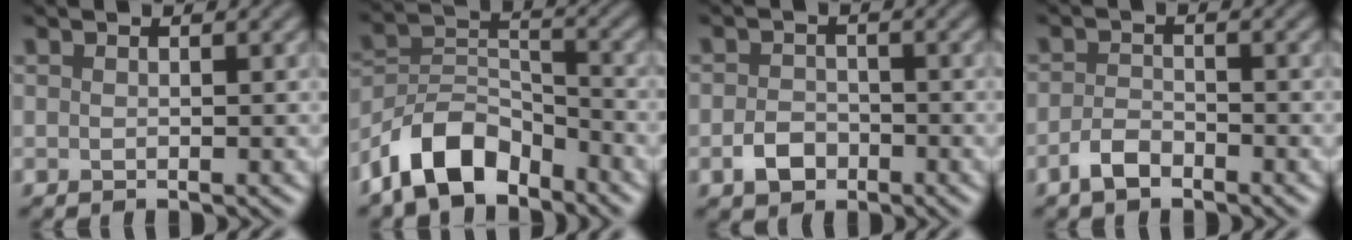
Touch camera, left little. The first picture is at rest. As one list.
[{"total": 7.4, "force": [-5.5, 3.5, 3.6], "torque": [-0.057, 0.004, -0.117]}, {"total": 2.6, "force": [-1.3, 1.8, 1.2], "torque": [-0.017, 0.002, -0.031]}, {"total": 2.2, "force": [-1.7, 0.9, 1.1], "torque": [-0.020, 0.004, -0.038]}]